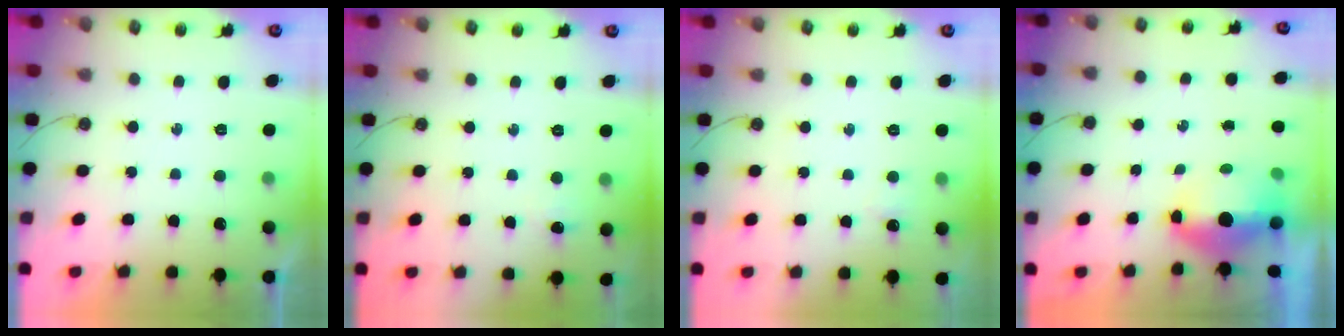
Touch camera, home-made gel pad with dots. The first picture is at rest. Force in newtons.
{"total": 2.3, "press": 2.0, "slide": 1.0}
{"total": 2.8, "press": 2.7, "slide": 0.6}
{"total": 6.0, "press": 5.9, "slide": 1.3}